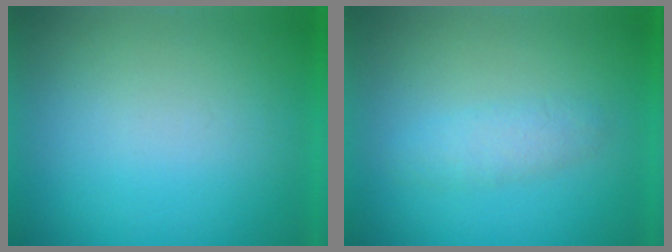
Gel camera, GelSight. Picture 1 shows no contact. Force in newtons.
{"total": 2.4}